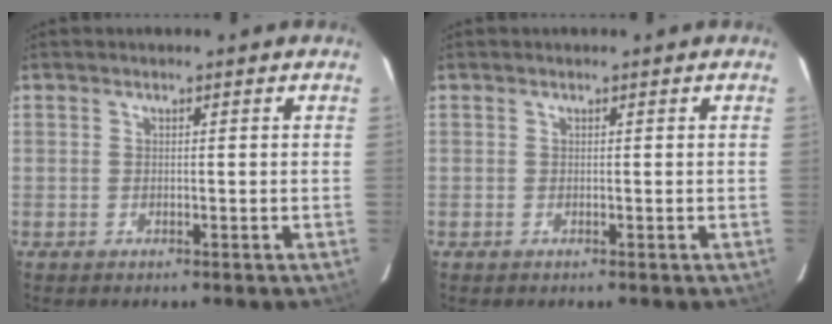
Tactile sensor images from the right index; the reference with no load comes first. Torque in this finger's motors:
{"motor_torque": [0.12, 0.09, 0.02, 0.01]}